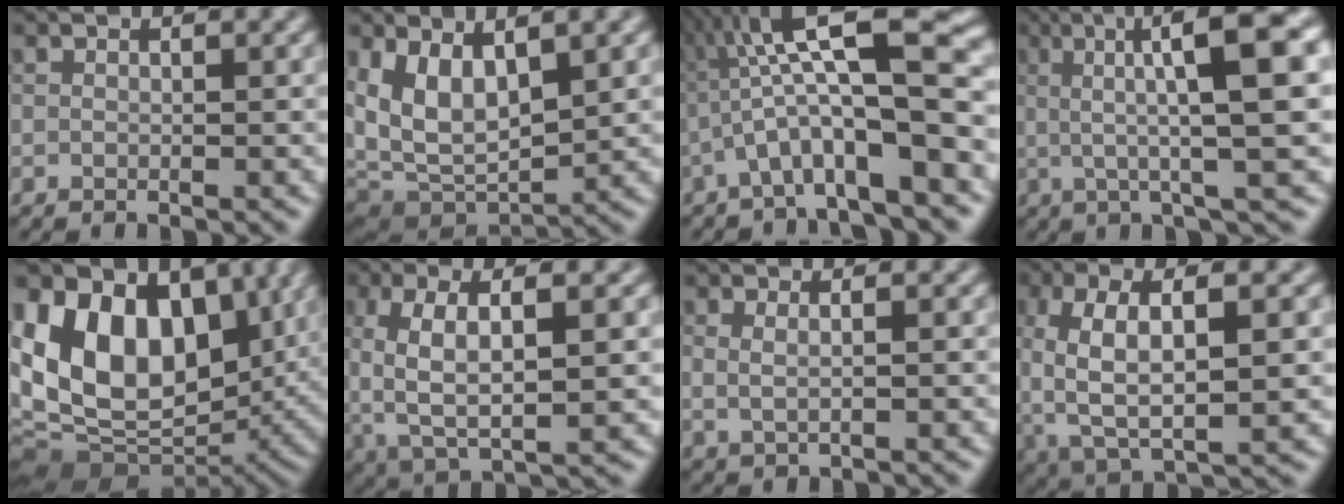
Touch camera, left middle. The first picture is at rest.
{"total": 8.5, "force": [2.1, 4.1, 7.2], "torque": [-0.151, -0.008, 0.036]}
{"total": 10.8, "force": [-0.8, 2.4, 10.5], "torque": [-0.170, 0.033, -0.017]}
{"total": 11.0, "force": [2.4, 2.3, 10.5], "torque": [-0.131, 0.019, 0.032]}
{"total": 16.8, "force": [3.2, 11.6, 11.6], "torque": [-0.203, 0.011, 0.067]}
{"total": 7.7, "force": [0.8, 3.0, 7.1], "torque": [-0.143, 0.002, 0.011]}
{"total": 2.2, "force": [0.7, 1.1, 1.8], "torque": [-0.021, -0.005, 0.001]}
{"total": 8.9, "force": [0.5, 3.8, 8.0], "torque": [-0.160, 0.004, 0.002]}